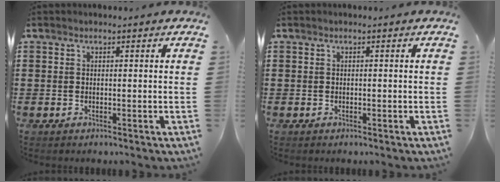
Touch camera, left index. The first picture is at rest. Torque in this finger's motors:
{"motor_torque": [-0.07, 0.05, 0.05, 0.01]}